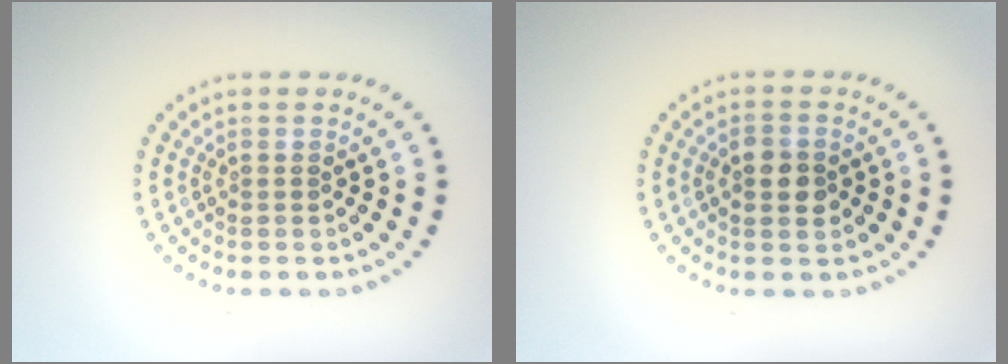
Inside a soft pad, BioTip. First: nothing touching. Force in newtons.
{"total": 2.5, "press": 2.5, "slide": 0.2}